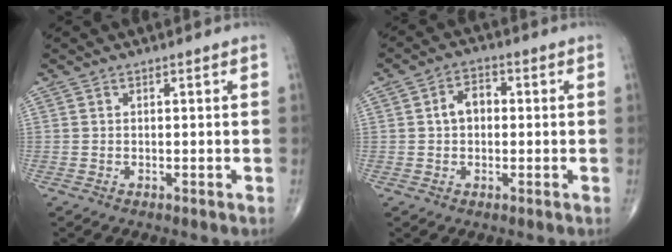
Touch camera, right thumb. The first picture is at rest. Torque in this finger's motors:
{"motor_torque": [0.03, 0.03, 0.20, 0.05, 0.04]}